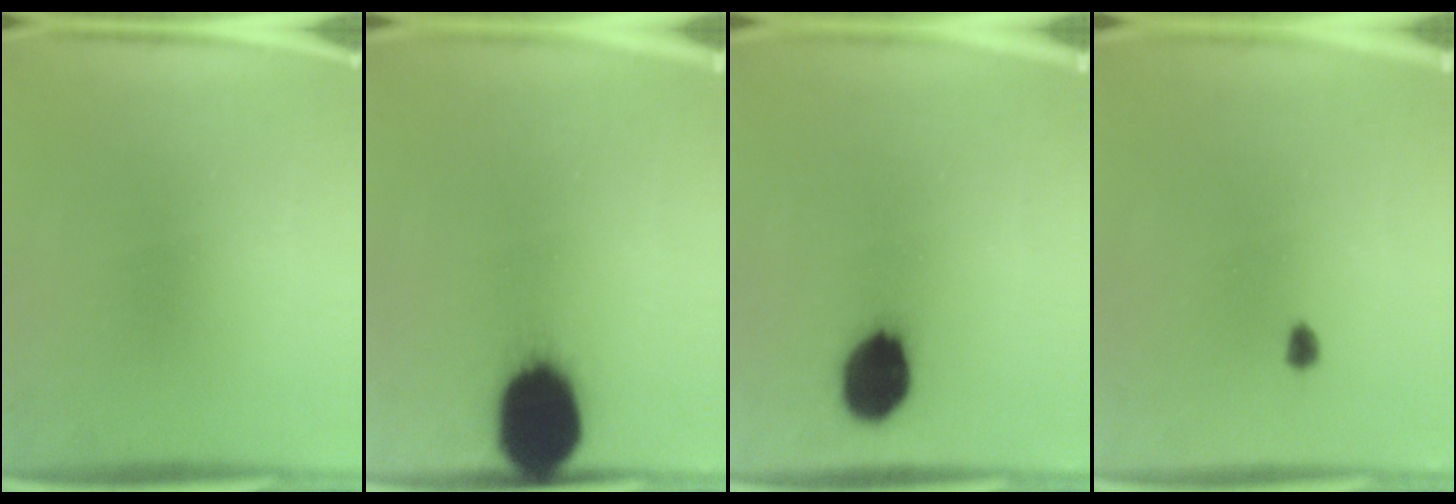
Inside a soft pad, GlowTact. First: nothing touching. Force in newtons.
{"total": 19.9}
{"total": 12.0}
{"total": 1.7}